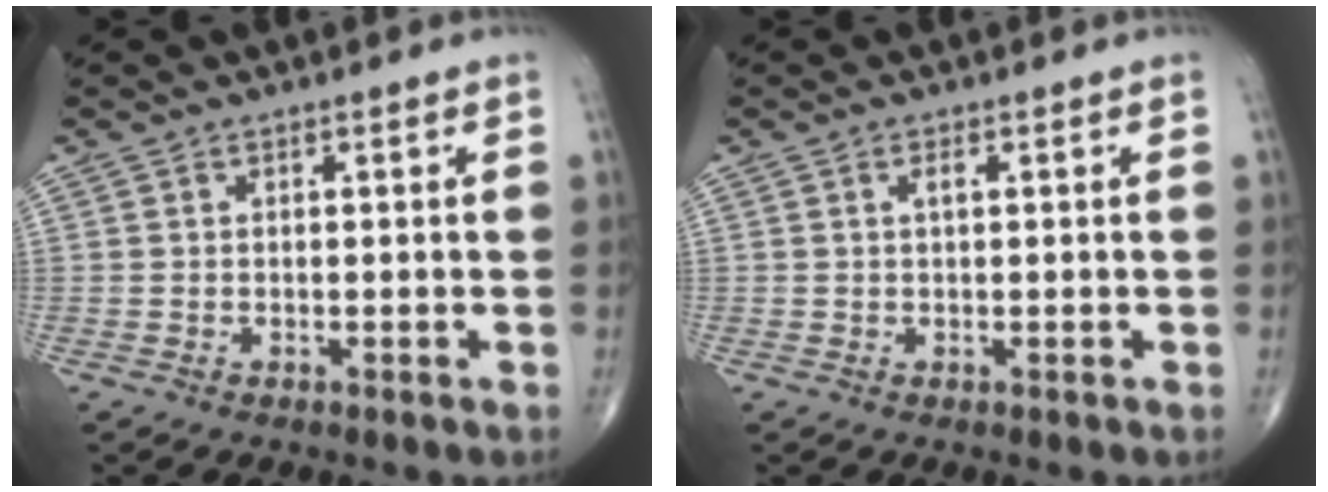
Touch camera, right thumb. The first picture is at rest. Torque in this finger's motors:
{"motor_torque": [0.00, 1.19, 0.42, 0.30, 0.02]}